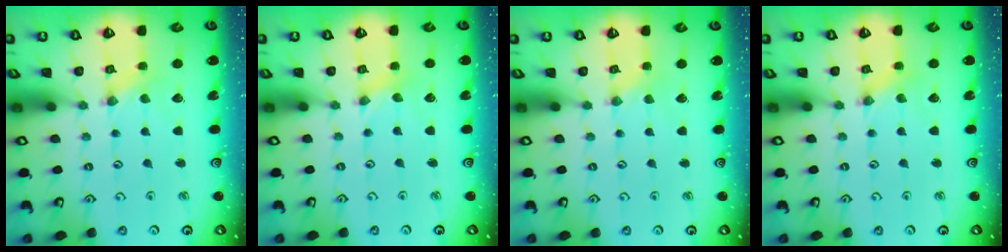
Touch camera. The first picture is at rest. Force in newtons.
{"total": 0.0}
{"total": 0.9, "press": 0.9, "slide": 0.2}
{"total": 0.6, "press": 0.6, "slide": 0.1}